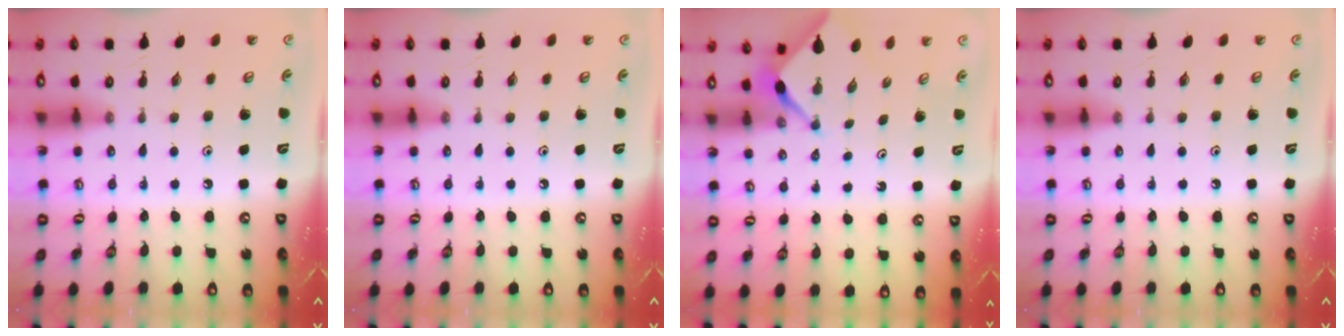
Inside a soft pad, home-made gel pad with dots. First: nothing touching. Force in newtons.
{"total": 0.0}
{"total": 2.3, "press": 2.3, "slide": 0.3}
{"total": 0.0}